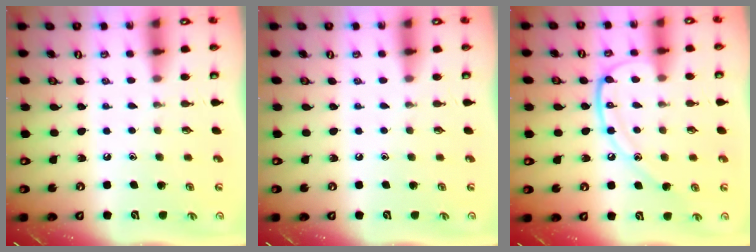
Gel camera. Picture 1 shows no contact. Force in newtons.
{"total": 0.0}
{"total": 14.4, "press": 14.3, "slide": 1.6}